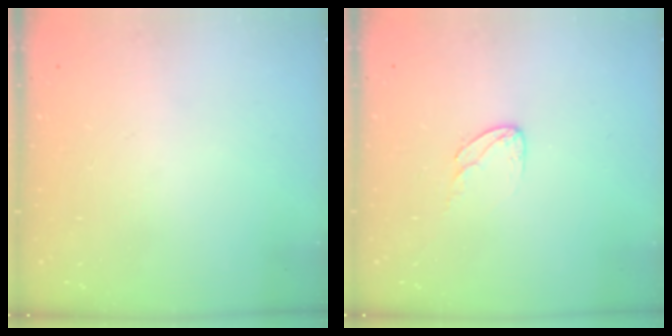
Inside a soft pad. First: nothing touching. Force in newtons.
{"total": 4.3, "press": 4.3, "slide": 0.2}